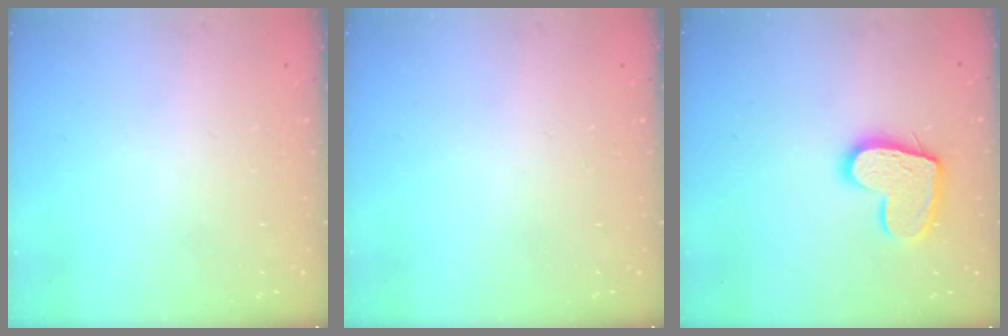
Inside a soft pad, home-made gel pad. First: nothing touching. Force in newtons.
{"total": 0.0}
{"total": 14.0, "press": 14.0, "slide": 1.3}